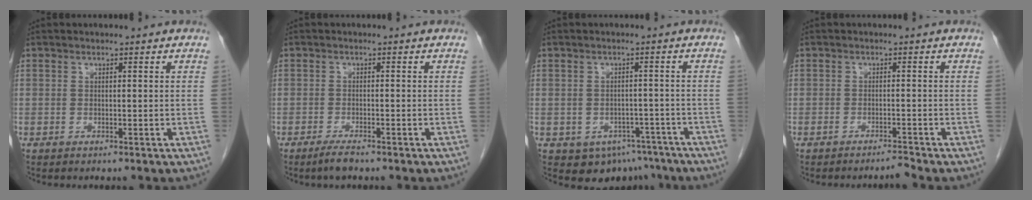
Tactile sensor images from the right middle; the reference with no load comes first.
{"total": 2.4, "force": [-1.9, 0.3, 1.4], "torque": [-0.036, -0.005, -0.035]}
{"total": 6.9, "force": [-4.5, 4.9, 1.8], "torque": [-0.011, 0.012, -0.054]}
{"total": 1.6, "force": [-1.5, -0.4, 0.4], "torque": [-0.004, -0.005, -0.026]}